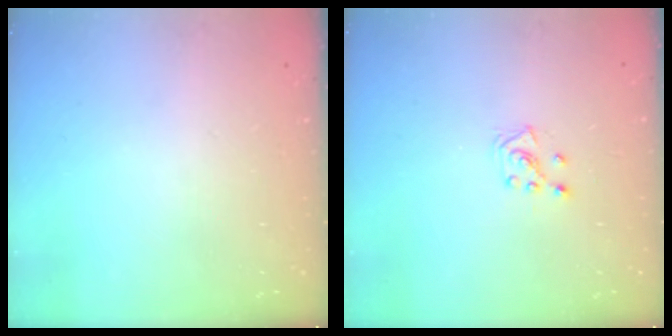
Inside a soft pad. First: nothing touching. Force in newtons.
{"total": 4.4, "press": 4.3, "slide": 0.6}